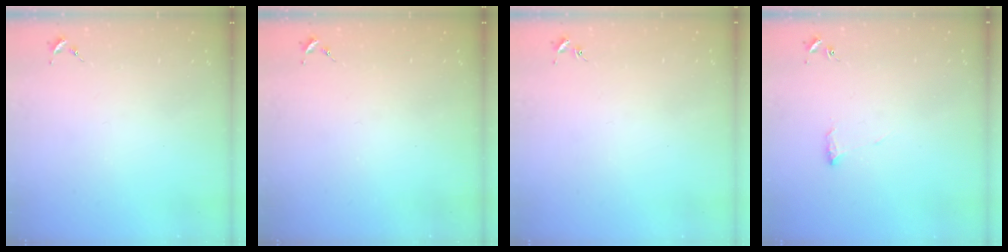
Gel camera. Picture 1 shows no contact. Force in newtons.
{"total": 0.7, "press": 0.7, "slide": 0.0}
{"total": 0.8, "press": 0.8, "slide": 0.2}
{"total": 5.8, "press": 5.7, "slide": 0.8}